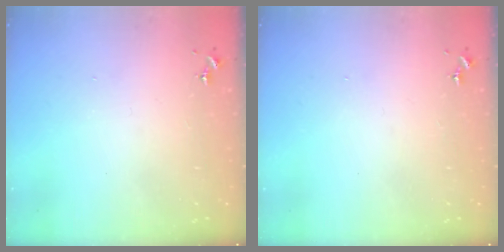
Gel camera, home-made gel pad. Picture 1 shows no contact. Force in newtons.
{"total": 0.0}